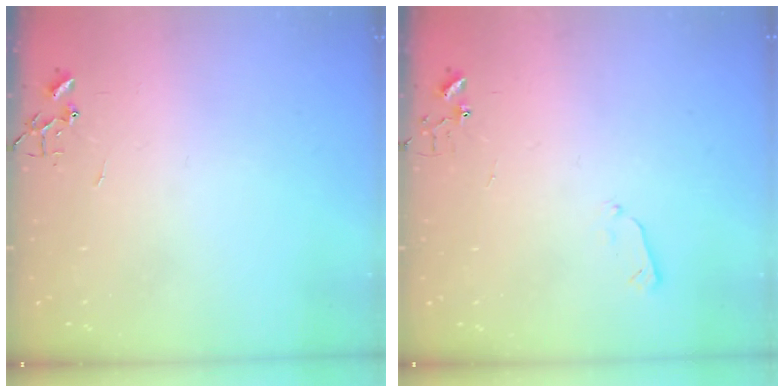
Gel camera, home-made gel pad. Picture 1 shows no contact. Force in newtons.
{"total": 3.3, "press": 3.2, "slide": 0.6}